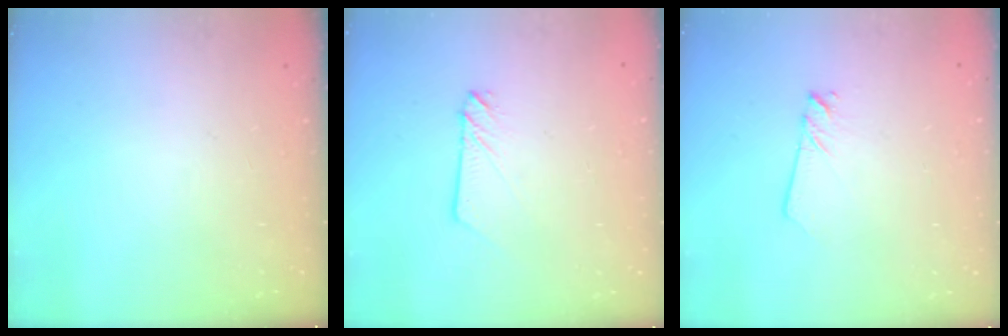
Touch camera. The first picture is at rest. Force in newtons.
{"total": 2.1, "press": 2.1, "slide": 0.1}
{"total": 1.7, "press": 1.7, "slide": 0.1}